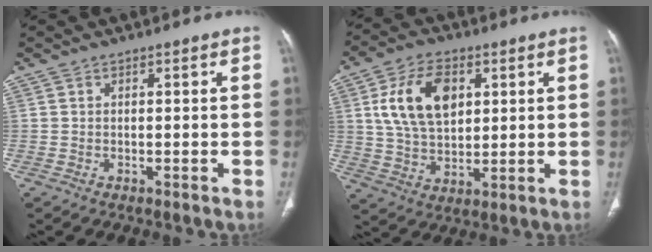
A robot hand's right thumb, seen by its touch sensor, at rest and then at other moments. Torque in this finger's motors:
{"motor_torque": [-0.71, 1.07, 1.28, 0.33, 0.13]}